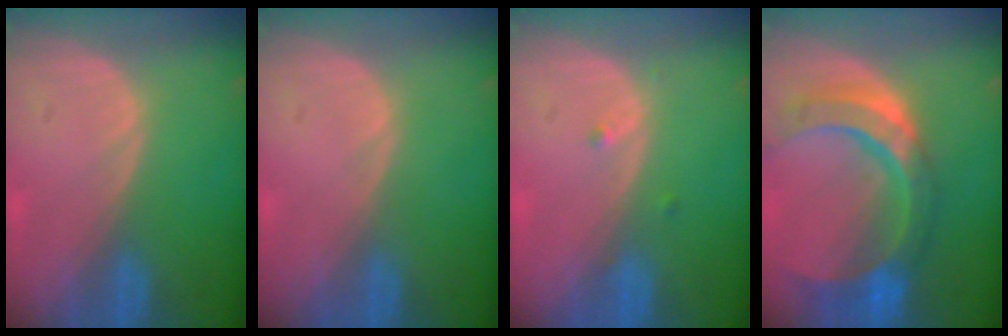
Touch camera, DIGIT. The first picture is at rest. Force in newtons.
{"total": 0.0}
{"total": 1.0, "press": 0.8, "slide": 0.6}
{"total": 11.3, "press": 9.5, "slide": 6.1}